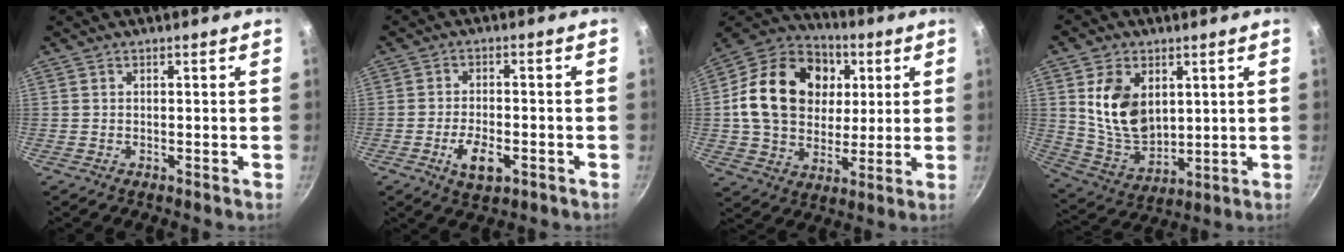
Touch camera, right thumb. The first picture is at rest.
{"total": 6.5, "force": [-2.6, 3.1, 5.1], "torque": [-0.084, 0.010, -0.041]}
{"total": 22.2, "force": [4.3, 17.2, 13.3], "torque": [-0.209, 0.013, 0.071]}
{"total": 13.4, "force": [3.5, 9.2, 9.0], "torque": [-0.139, -0.029, 0.080]}